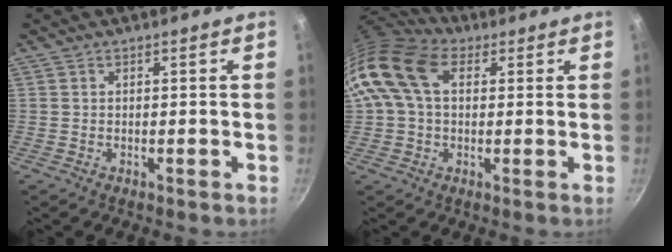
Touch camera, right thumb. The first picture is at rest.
{"total": 13.5, "force": [3.2, 9.2, 9.4], "torque": [-0.168, 0.020, 0.041]}